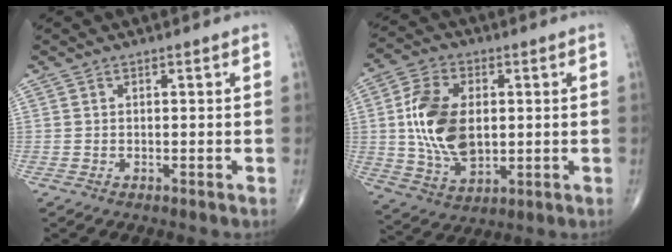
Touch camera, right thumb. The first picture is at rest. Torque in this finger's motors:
{"motor_torque": [1.85, 2.51, 1.75, 0.15, 0.24]}